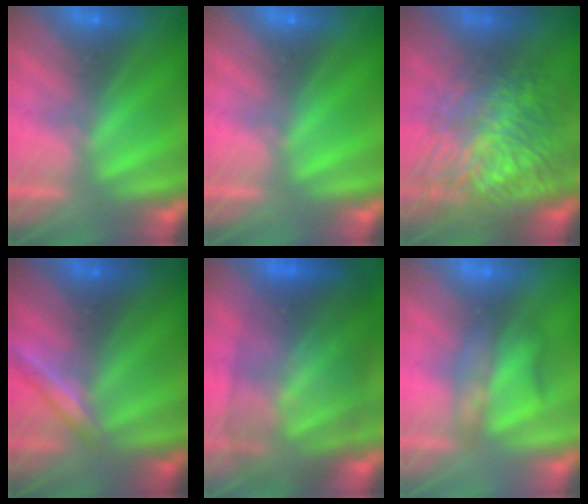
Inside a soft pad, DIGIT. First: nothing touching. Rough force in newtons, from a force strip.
{"total": 0.0}
{"total": 7.5}
{"total": 1.9}
{"total": 10.3}
{"total": 2.3}